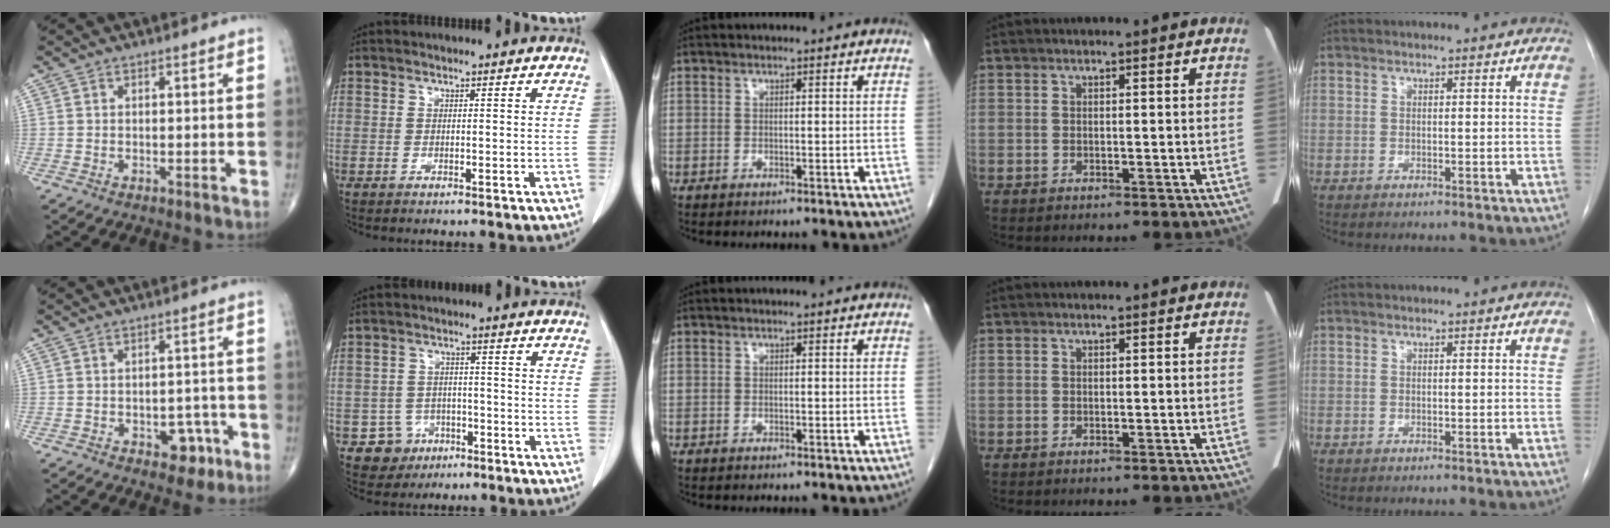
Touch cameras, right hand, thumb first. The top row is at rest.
{"thumb": {"total": 5.5, "force": [-2.4, 3.5, 3.4], "torque": [-0.016, 0.018, -0.026]}, "index": {"total": 5.2, "force": [-2.5, 4.6, 0.2], "torque": [0.003, 0.014, -0.035]}}